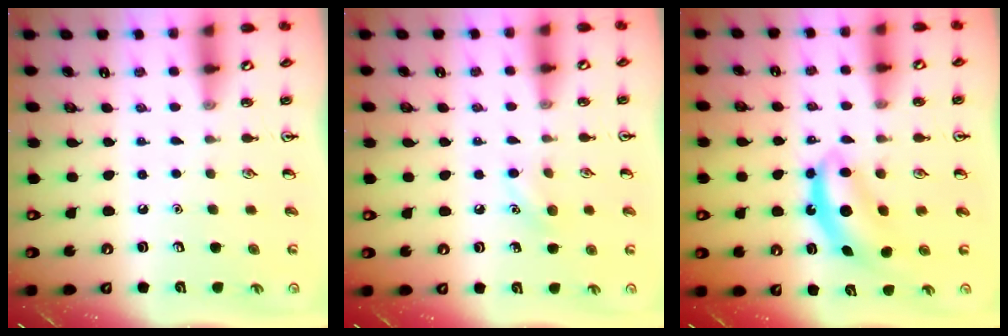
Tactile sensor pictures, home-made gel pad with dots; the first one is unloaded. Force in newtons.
{"total": 5.9, "press": 5.6, "slide": 1.8}
{"total": 6.5, "press": 6.3, "slide": 1.5}